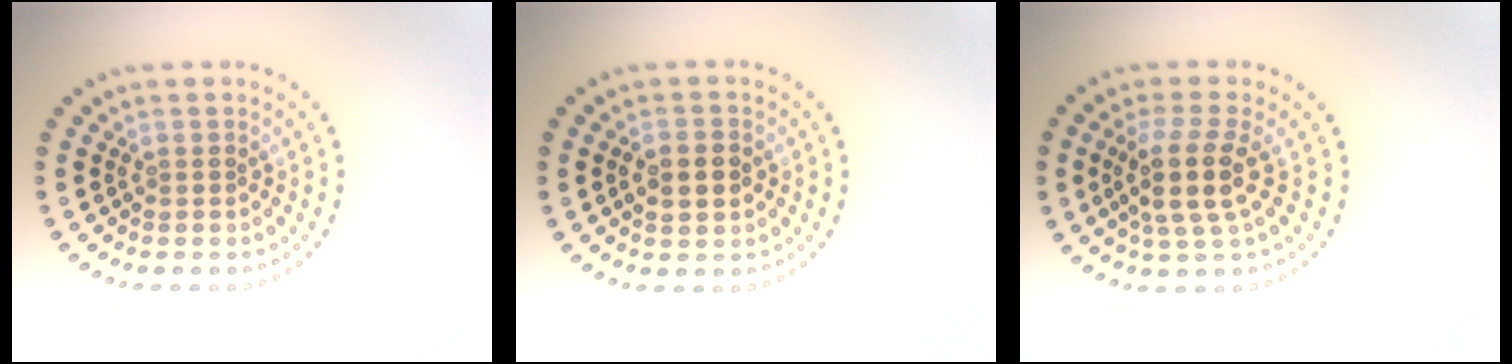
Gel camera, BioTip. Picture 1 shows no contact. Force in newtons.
{"total": 2.6, "press": 2.6, "slide": 0.2}
{"total": 3.8, "press": 3.0, "slide": 2.3}